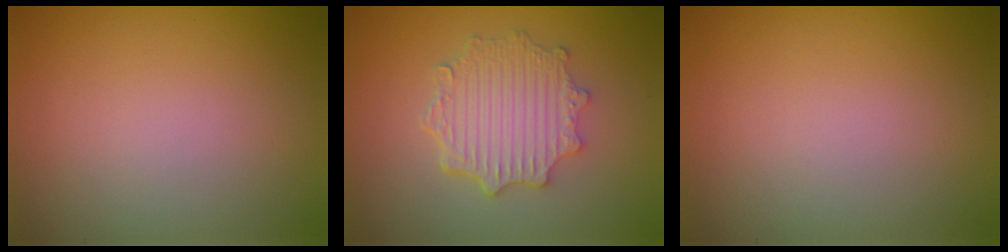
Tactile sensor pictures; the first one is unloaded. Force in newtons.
{"total": 4.6, "press": 3.8, "slide": 2.7}
{"total": 0.0}